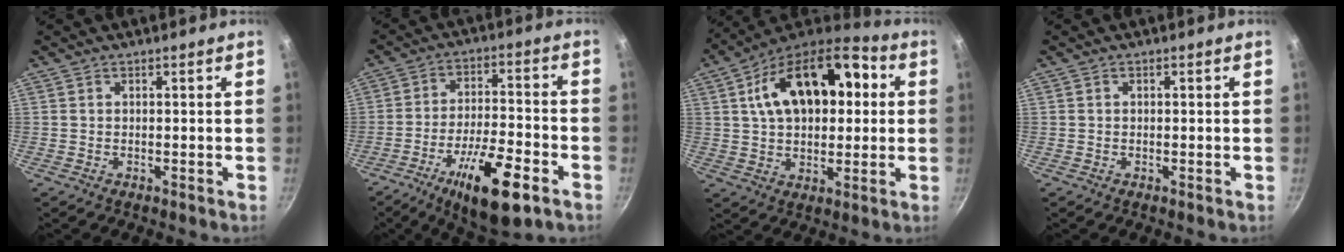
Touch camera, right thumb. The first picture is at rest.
{"total": 16.7, "force": [-8.5, 5.2, 13.3], "torque": [-0.214, 0.037, -0.137]}
{"total": 21.9, "force": [4.9, 13.1, 16.9], "torque": [-0.257, 0.025, 0.063]}
{"total": 0.0}